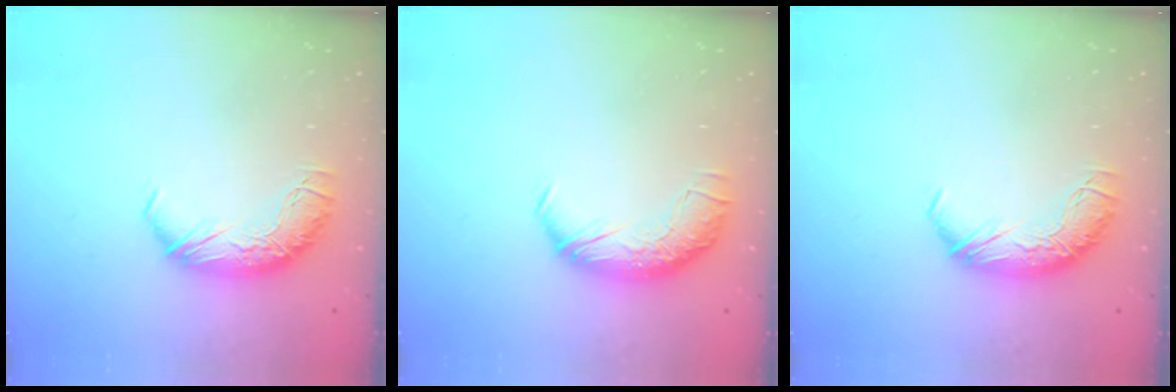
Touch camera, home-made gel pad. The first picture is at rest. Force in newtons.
{"total": 2.4, "press": 1.1, "slide": 2.2}
{"total": 0.0}